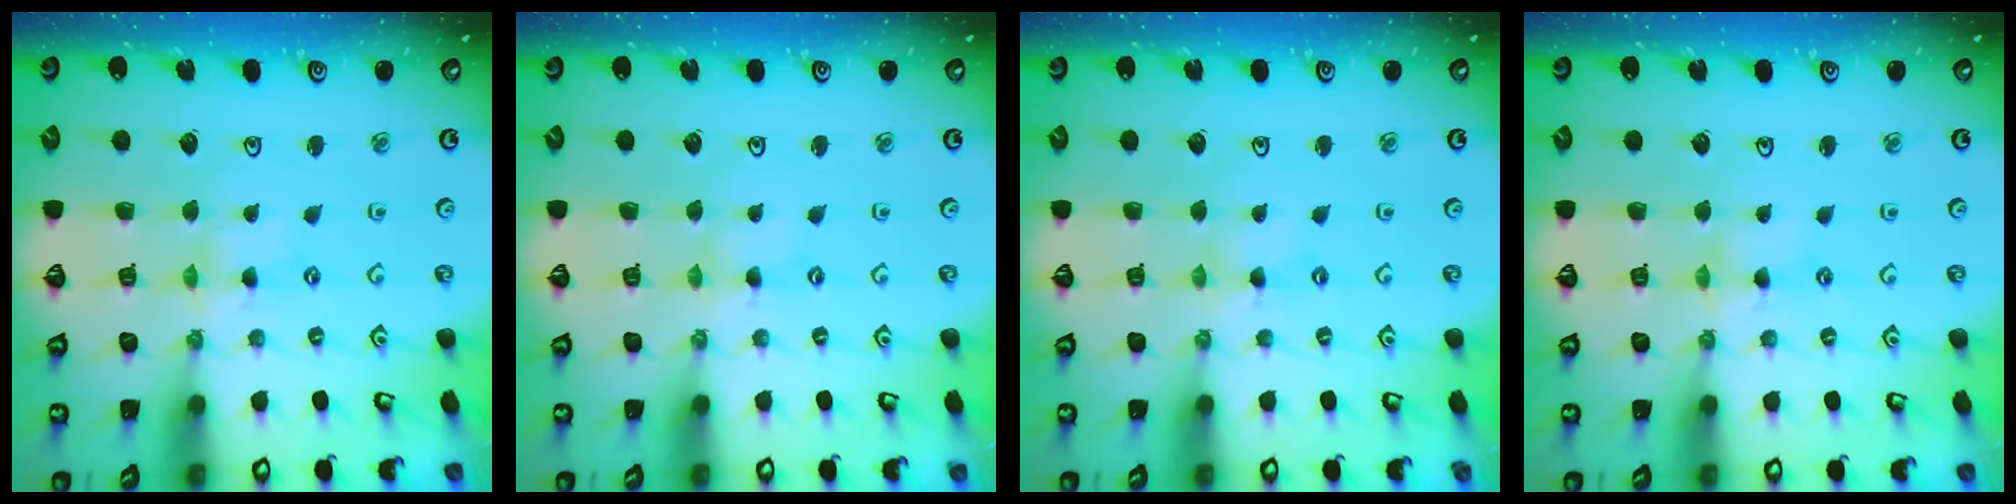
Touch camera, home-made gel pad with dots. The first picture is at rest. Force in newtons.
{"total": 0.6, "press": 0.6, "slide": 0.2}
{"total": 1.0, "press": 1.0, "slide": 0.2}
{"total": 1.5, "press": 1.4, "slide": 0.3}